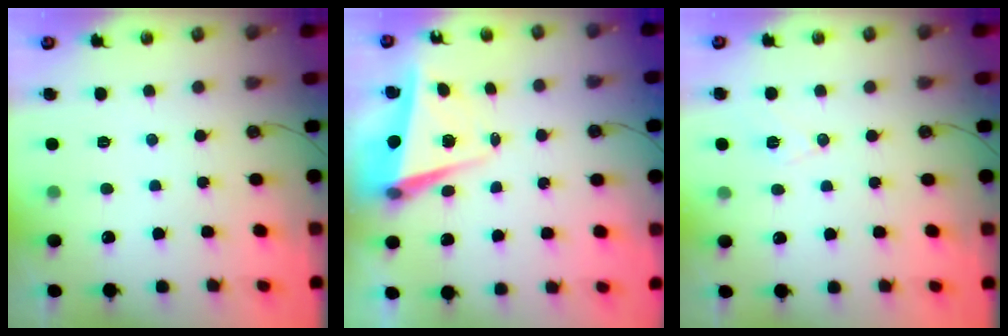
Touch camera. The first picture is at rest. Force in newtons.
{"total": 5.6, "press": 5.6, "slide": 0.8}
{"total": 7.7, "press": 6.6, "slide": 4.0}